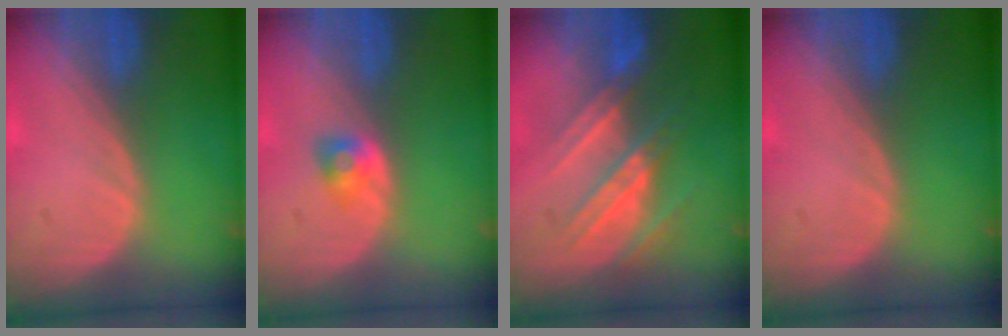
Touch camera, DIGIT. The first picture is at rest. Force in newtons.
{"total": 2.7, "press": 2.4, "slide": 1.2}
{"total": 7.8, "press": 7.6, "slide": 1.7}
{"total": 0.0}